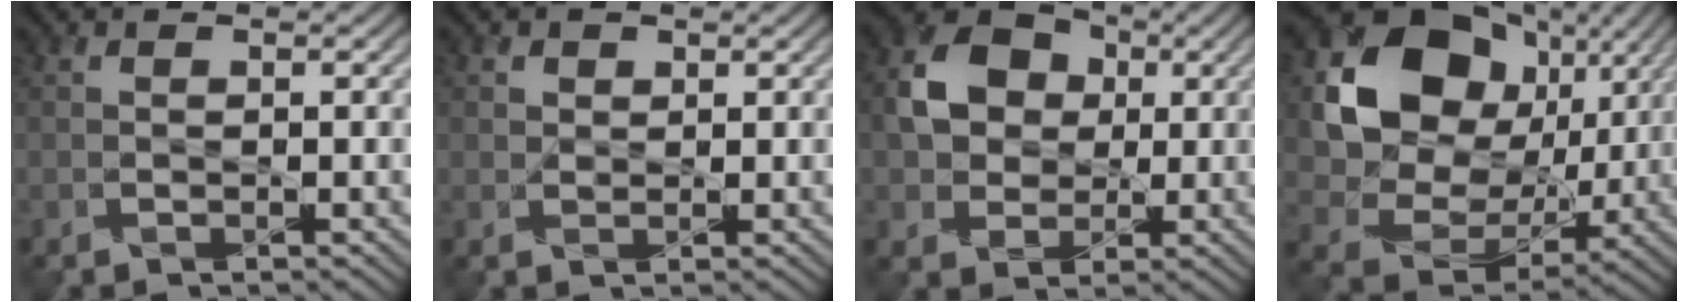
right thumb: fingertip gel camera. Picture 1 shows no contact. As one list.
[{"total": 1.4, "force": [0.9, 1.0, 0.3], "torque": [-0.006, -0.002, 0.017]}, {"total": 8.7, "force": [1.2, 7.1, 4.9], "torque": [-0.111, 0.010, 0.013]}, {"total": 16.2, "force": [4.4, 12.9, 8.8], "torque": [-0.200, 0.005, 0.087]}]